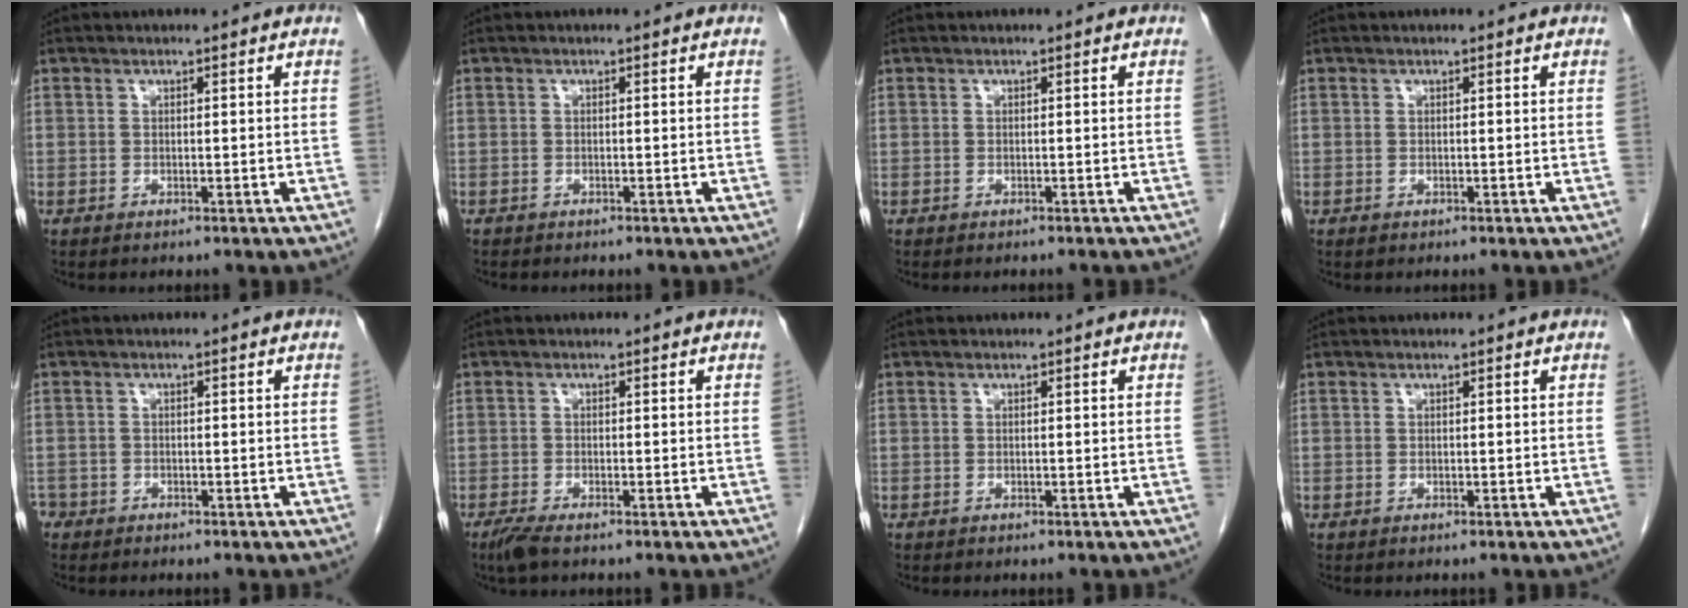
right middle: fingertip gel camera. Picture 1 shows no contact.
{"total": 0.7, "force": [-0.6, 0.2, 0.2], "torque": [-0.008, -0.001, -0.009]}
{"total": 2.2, "force": [-2.0, 0.4, 0.8], "torque": [-0.012, -0.002, -0.022]}
{"total": 0.8, "force": [-0.5, 0.4, 0.5], "torque": [-0.009, 0.000, -0.003]}
{"total": 2.3, "force": [-1.8, 1.4, 0.3], "torque": [-0.008, 0.002, -0.036]}
{"total": 2.4, "force": [-1.8, 0.4, 1.6], "torque": [-0.038, -0.008, -0.037]}
{"total": 0.0}
{"total": 0.0}